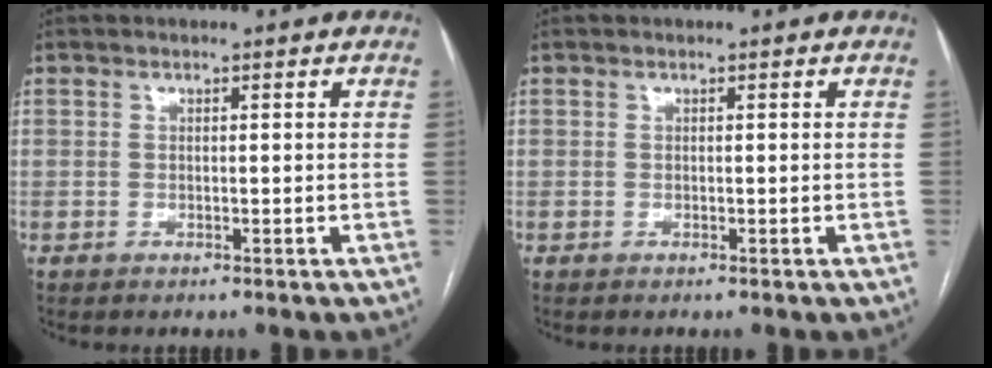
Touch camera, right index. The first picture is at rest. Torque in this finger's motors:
{"motor_torque": [0.00, 0.00, 0.00, 0.00]}